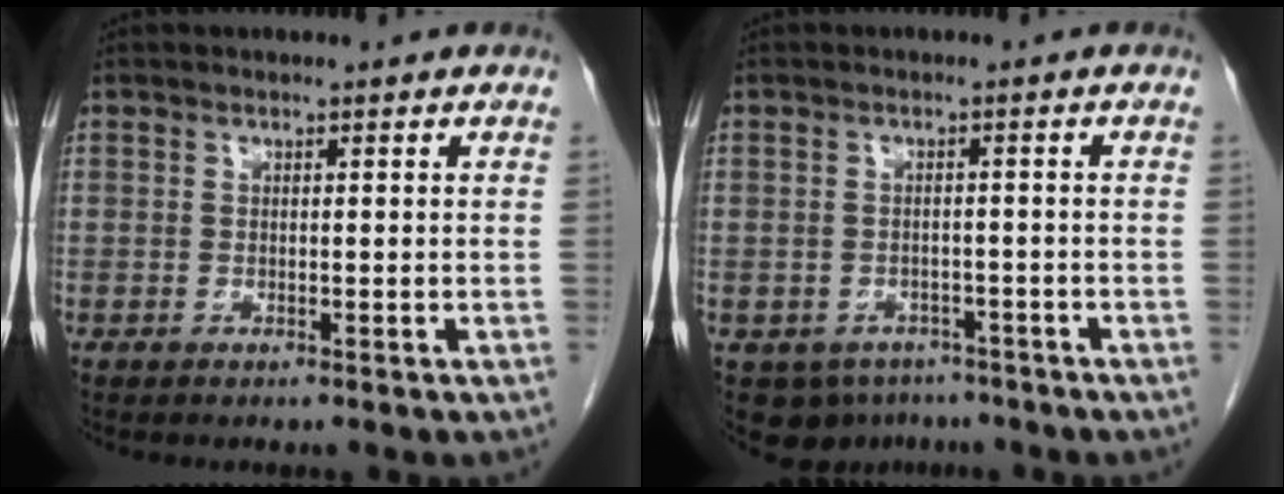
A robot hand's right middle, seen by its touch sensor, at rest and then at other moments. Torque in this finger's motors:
{"motor_torque": [0.01, -0.01, -0.02, -0.01]}